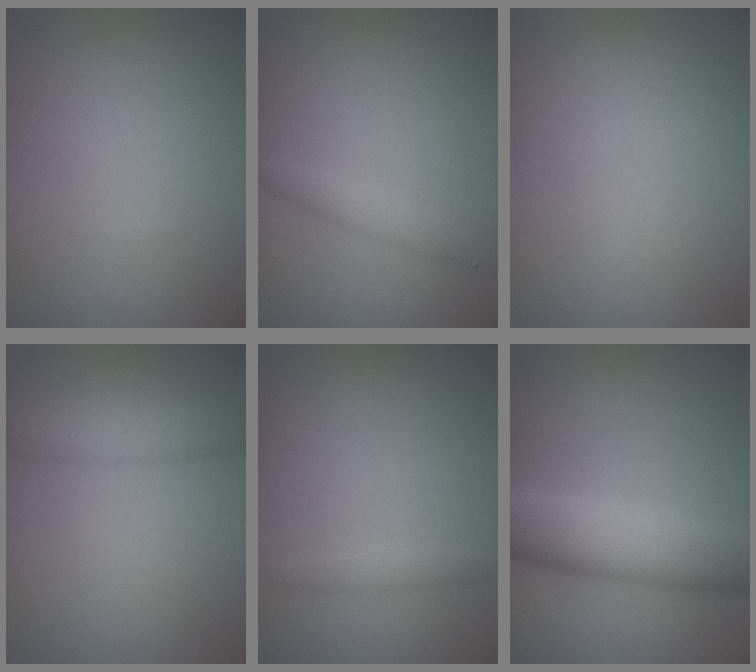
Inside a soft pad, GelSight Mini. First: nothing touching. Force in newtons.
{"total": 1.6, "press": 1.6, "slide": 0.0}
{"total": 0.0}
{"total": 3.0, "press": 3.0, "slide": 0.1}
{"total": 1.1, "press": 1.0, "slide": 0.1}
{"total": 7.8, "press": 7.8, "slide": 0.1}